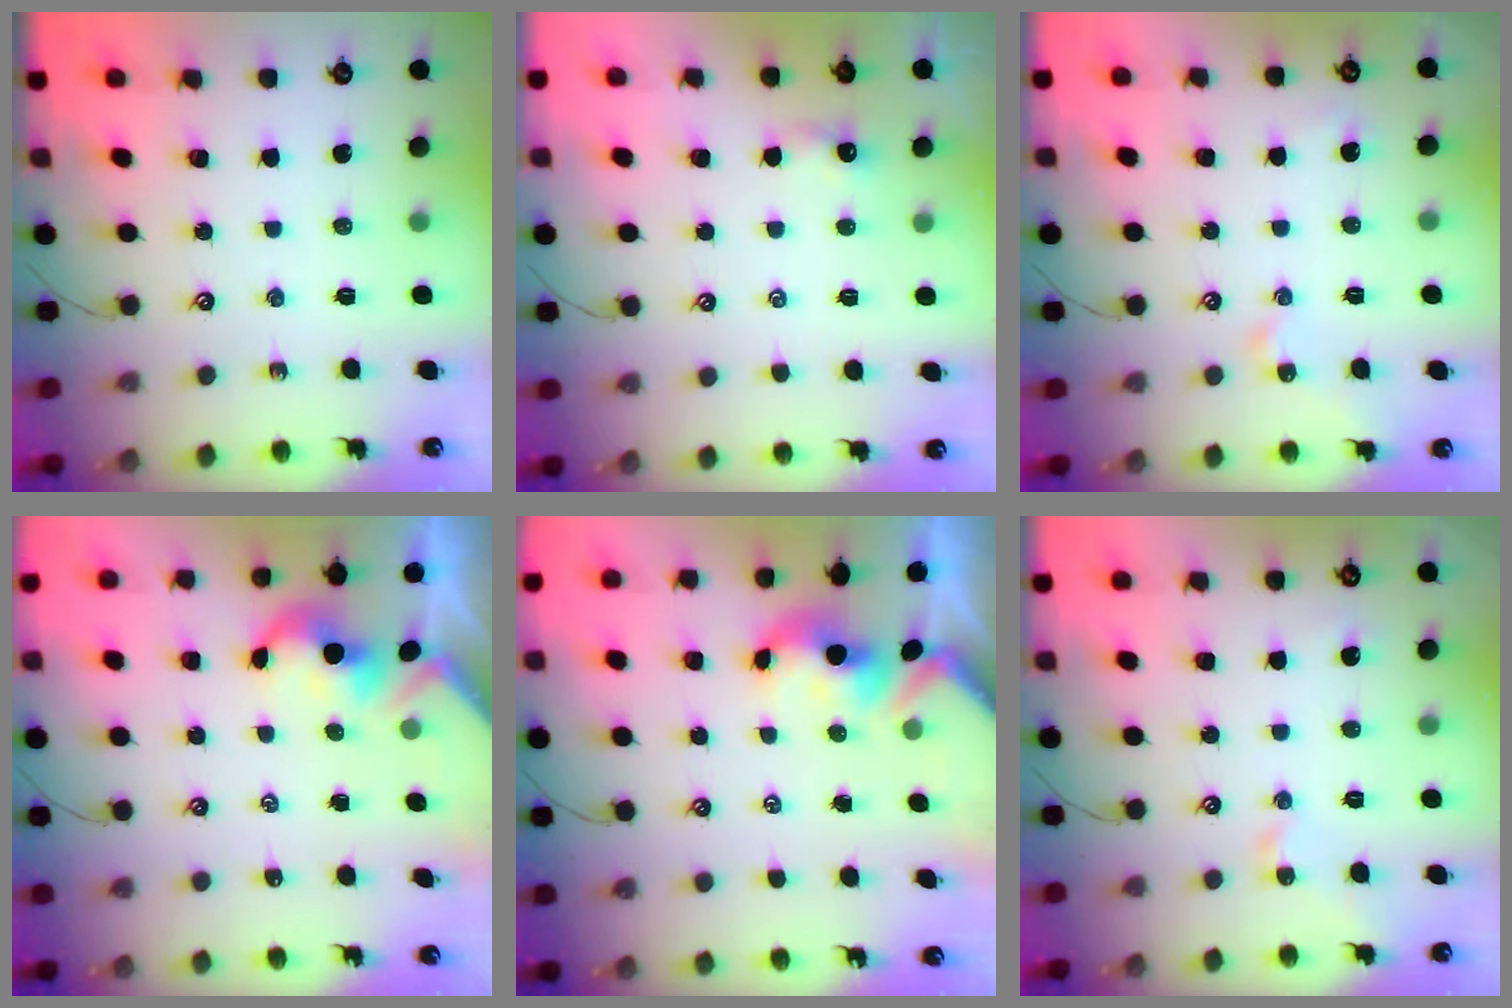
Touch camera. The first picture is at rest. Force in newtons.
{"total": 3.6, "press": 3.6, "slide": 0.1}
{"total": 2.4, "press": 2.4, "slide": 0.4}
{"total": 2.2, "press": 2.2, "slide": 0.3}
{"total": 1.5, "press": 1.3, "slide": 0.7}
{"total": 1.8, "press": 1.8, "slide": 0.1}